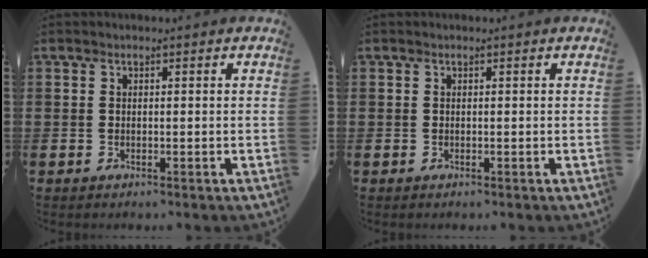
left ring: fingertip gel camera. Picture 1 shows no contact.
{"total": 0.0}